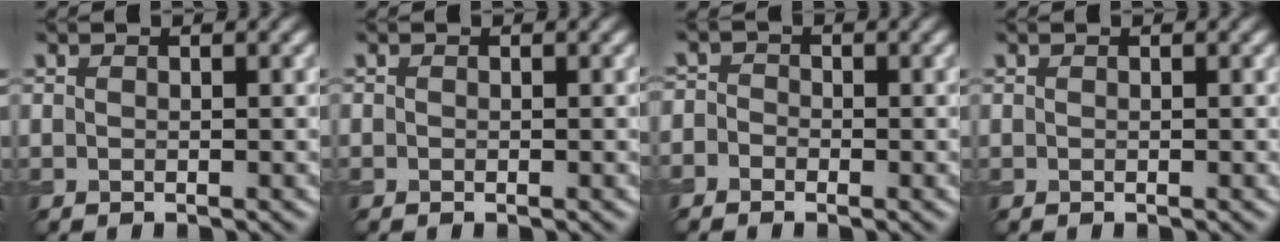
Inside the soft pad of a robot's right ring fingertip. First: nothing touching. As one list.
[{"total": 0.0}, {"total": 1.9, "force": [-0.8, 1.6, 0.5], "torque": [0.007, 0.012, -0.030]}, {"total": 0.0}]